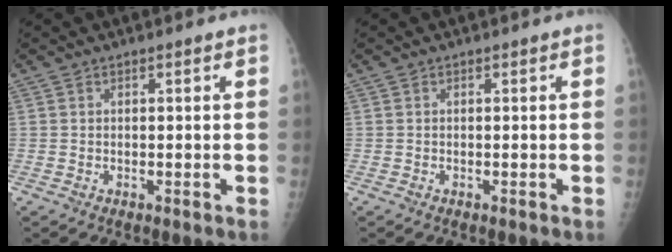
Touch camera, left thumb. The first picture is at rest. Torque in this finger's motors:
{"motor_torque": [0.10, 0.02, 0.04, -0.04, 0.00]}